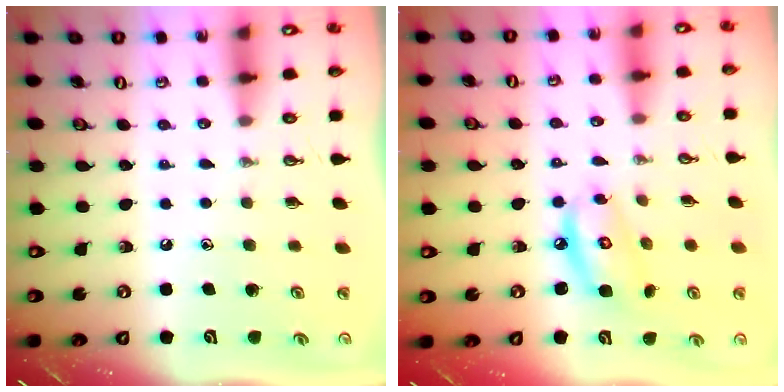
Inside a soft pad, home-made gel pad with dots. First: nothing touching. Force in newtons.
{"total": 8.3, "press": 8.3, "slide": 0.7}